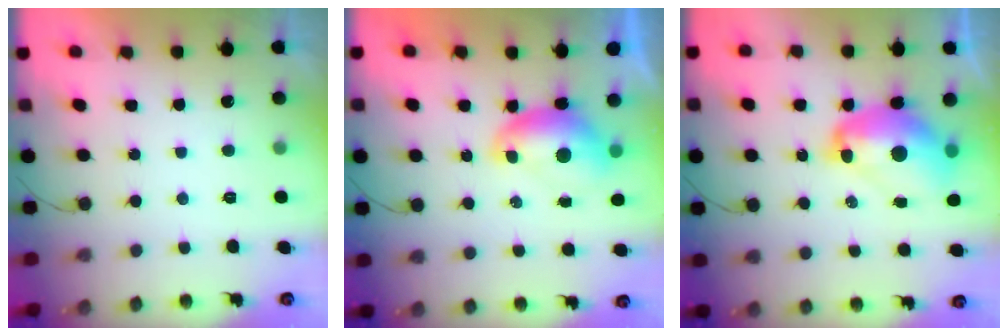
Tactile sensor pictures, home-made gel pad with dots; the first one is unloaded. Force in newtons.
{"total": 7.9, "press": 7.8, "slide": 0.9}
{"total": 13.9, "press": 13.8, "slide": 1.7}